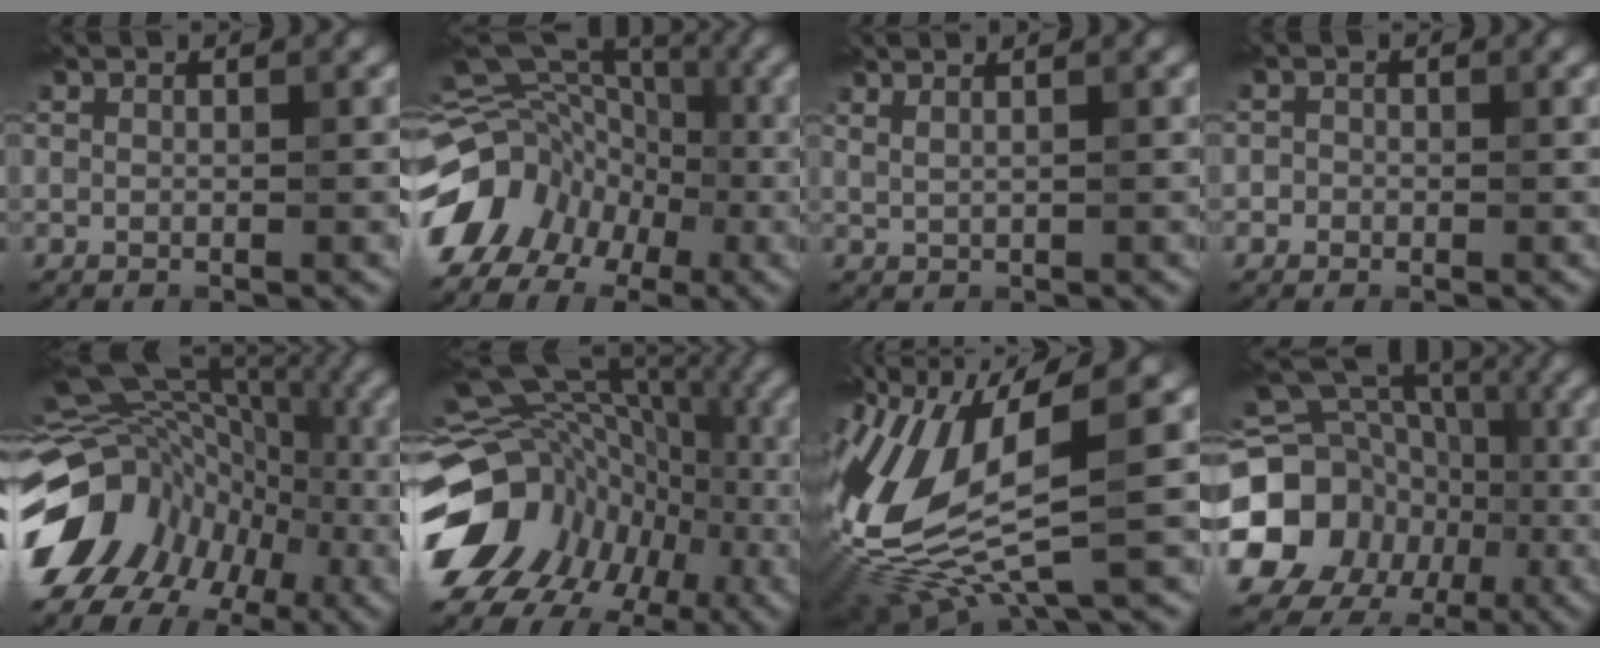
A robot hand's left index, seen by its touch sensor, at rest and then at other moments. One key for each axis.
{"total": 15.2, "fx": -6.0, "fy": 12.7, "fz": 6.0, "tx": -0.127, "ty": 0.003, "tz": -0.119}
{"total": 2.2, "fx": 1.7, "fy": 0.7, "fz": 1.3, "tx": -0.010, "ty": 0.011, "tz": 0.012}
{"total": 1.0, "fx": -0.4, "fy": 0.9, "fz": 0.1, "tx": 0.011, "ty": 0.001, "tz": -0.018}
{"total": 14.4, "fx": -5.1, "fy": 11.1, "fz": 7.6, "tx": -0.156, "ty": 0.020, "tz": -0.078}
{"total": 14.8, "fx": -3.6, "fy": 11.6, "fz": 8.4, "tx": -0.158, "ty": 0.017, "tz": -0.036}
{"total": 11.9, "fx": -0.2, "fy": 4.0, "fz": 11.2, "tx": -0.241, "ty": -0.007, "tz": 0.000}
{"total": 23.3, "fx": -4.8, "fy": 21.1, "fz": 8.7, "tx": -0.172, "ty": -0.006, "tz": -0.122}